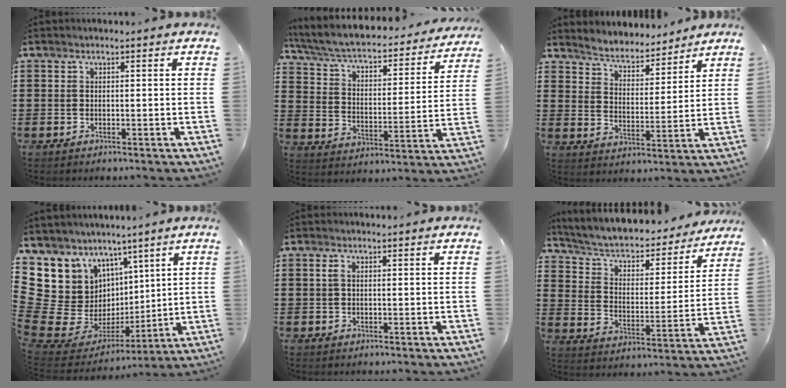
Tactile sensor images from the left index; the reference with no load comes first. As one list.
[{"total": 5.1, "force": [4.3, 0.8, 2.5], "torque": [-0.070, -0.041, 0.068]}, {"total": 4.3, "force": [4.3, 0.4, -0.1], "torque": [-0.024, -0.035, 0.070]}, {"total": 11.6, "force": [2.9, 11.1, 1.7], "torque": [-0.084, -0.049, 0.079]}, {"total": 1.2, "force": [0.2, 0.5, 1.0], "torque": [-0.022, 0.006, 0.003]}, {"total": 4.1, "force": [3.1, 2.0, 1.8], "torque": [-0.054, -0.025, 0.043]}]